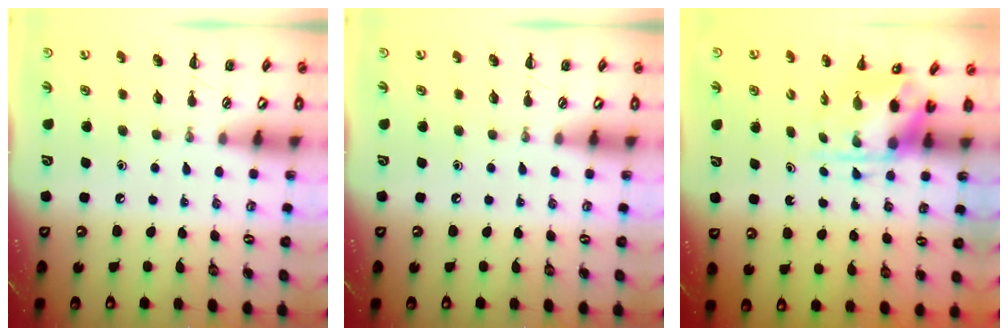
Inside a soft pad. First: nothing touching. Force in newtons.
{"total": 0.0}
{"total": 3.9, "press": 3.9, "slide": 0.6}